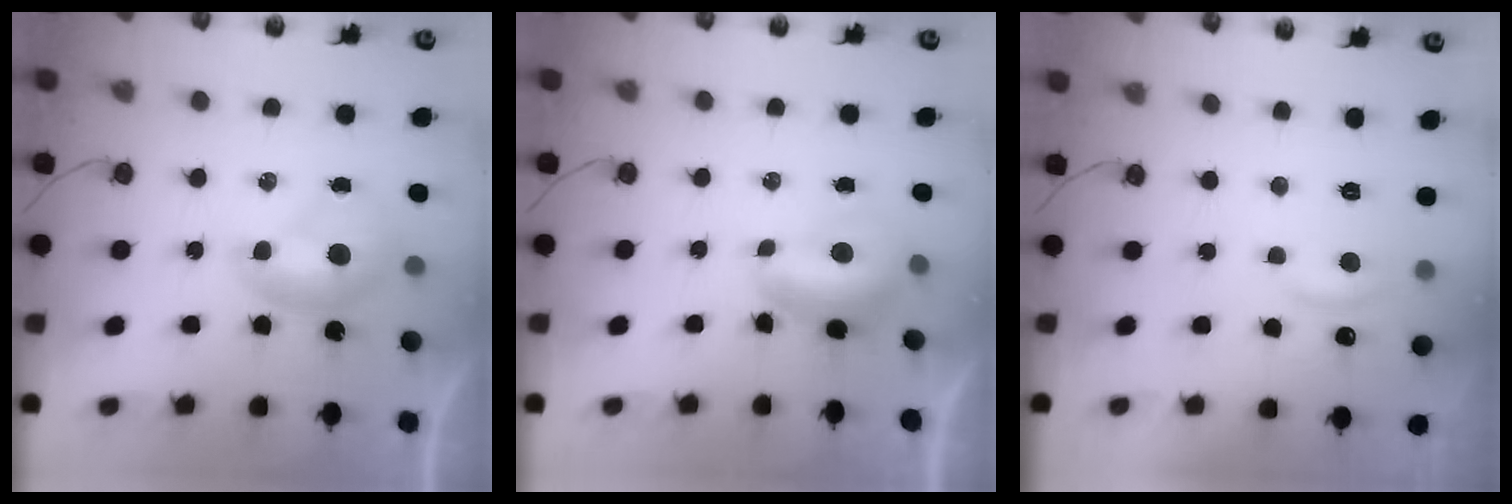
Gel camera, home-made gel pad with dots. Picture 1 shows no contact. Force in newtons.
{"total": 0.0}
{"total": 0.7, "press": 0.0, "slide": 0.7}